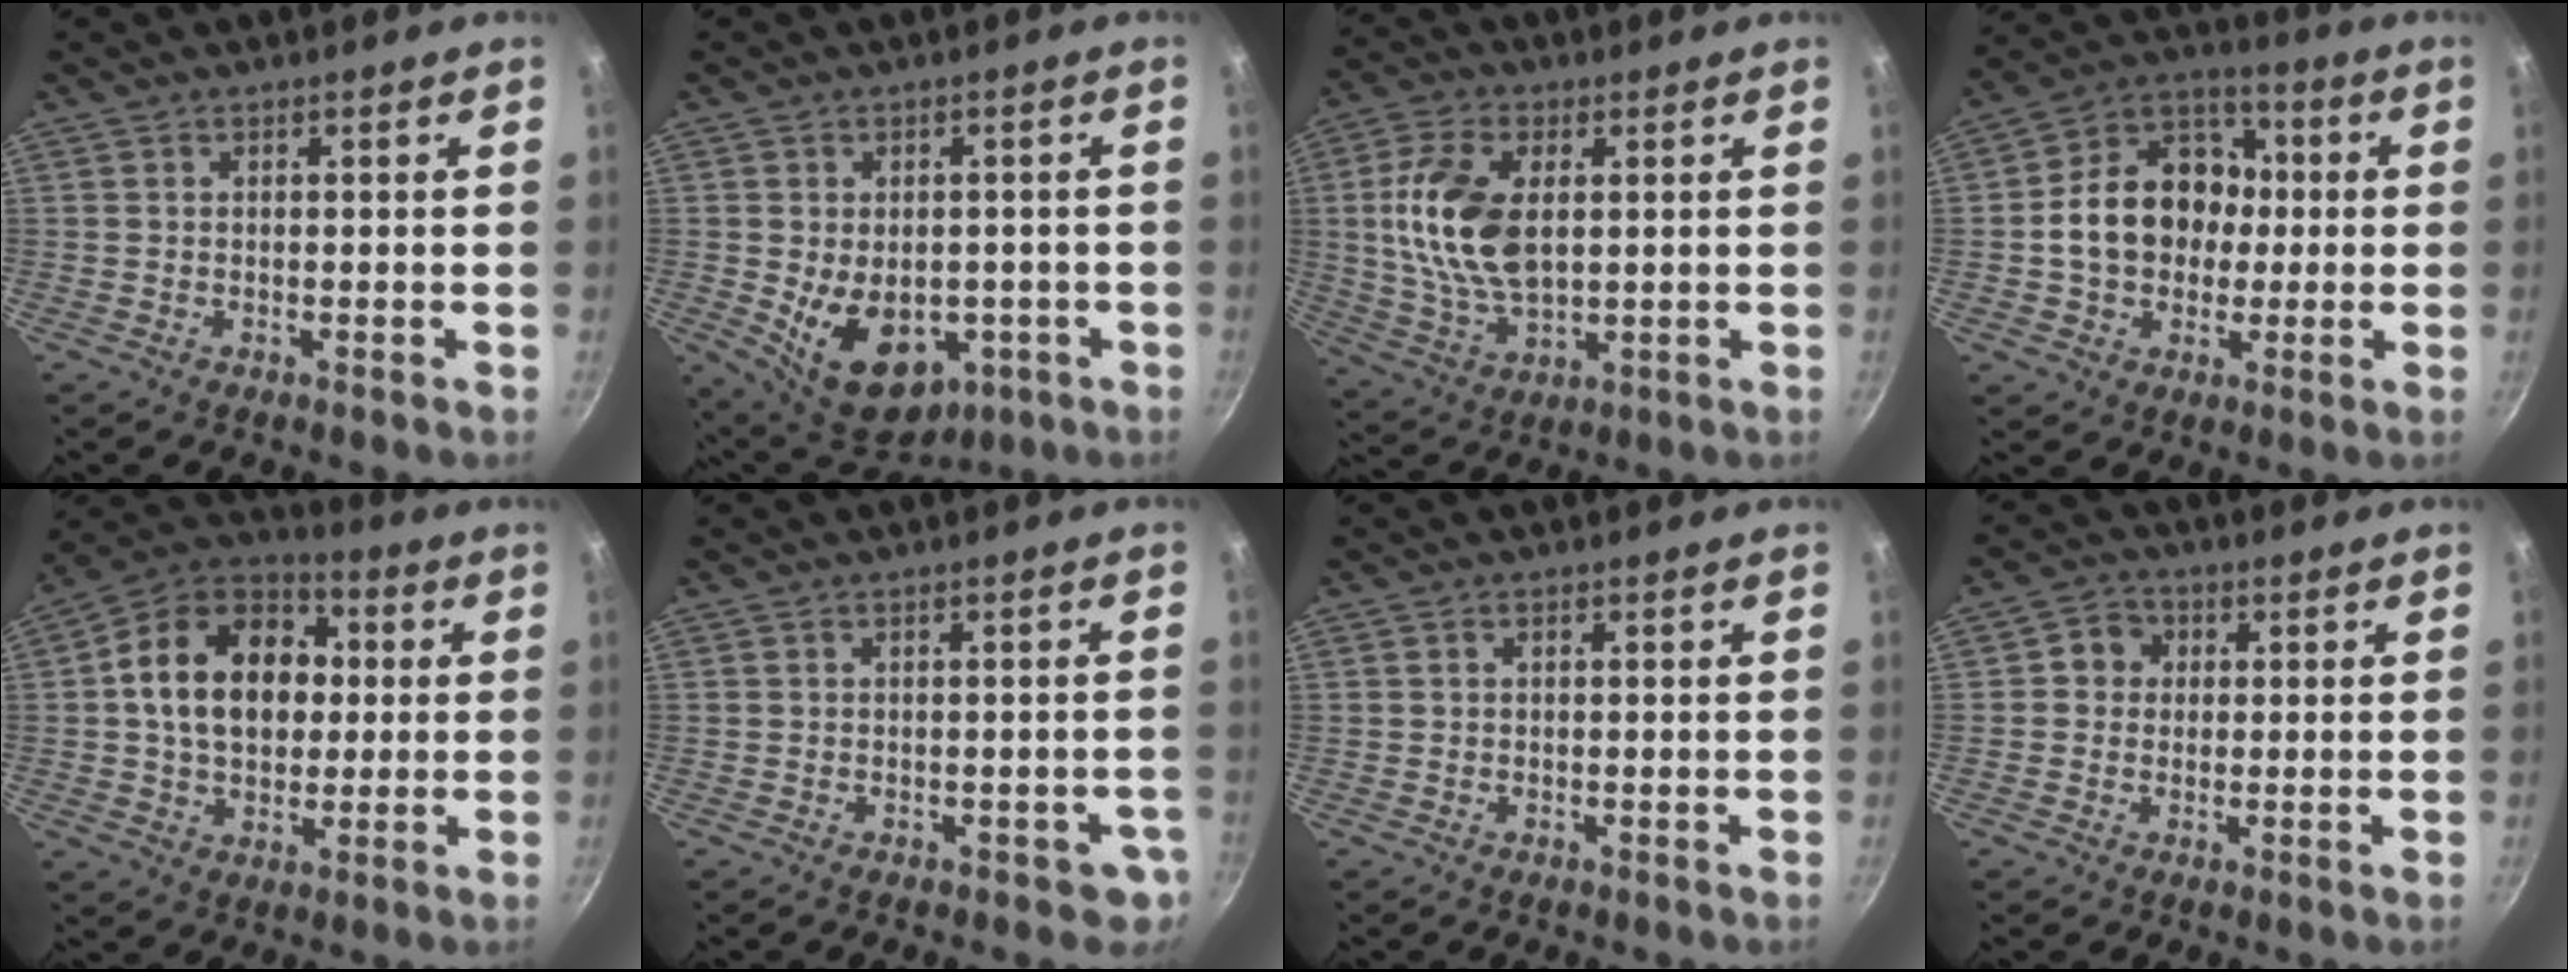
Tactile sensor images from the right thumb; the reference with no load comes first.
{"total": 13.8, "force": [-3.3, 9.4, 9.6], "torque": [-0.113, -0.006, -0.022]}
{"total": 14.8, "force": [2.2, 8.5, 12.0], "torque": [-0.222, -0.005, 0.046]}
{"total": 16.3, "force": [-0.2, 12.9, 9.9], "torque": [-0.127, 0.036, -0.016]}
{"total": 18.6, "force": [2.1, 13.5, 12.5], "torque": [-0.177, 0.028, 0.021]}
{"total": 3.2, "force": [-1.2, 2.1, 2.1], "torque": [0.000, 0.013, -0.003]}
{"total": 0.6, "force": [0.1, 0.4, 0.4], "torque": [-0.005, 0.004, 0.000]}
{"total": 4.4, "force": [0.7, 4.1, 1.6], "torque": [0.001, 0.005, -0.001]}